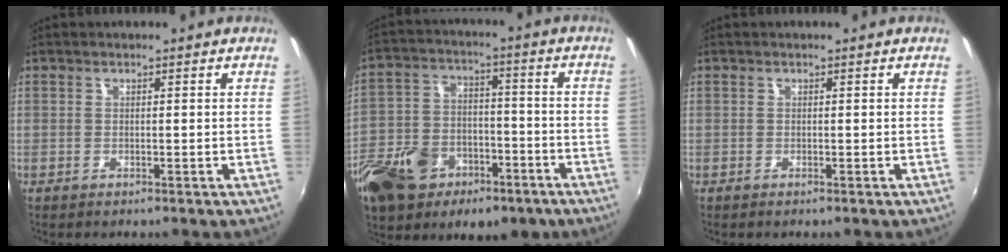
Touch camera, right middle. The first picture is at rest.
{"total": 23.1, "force": [-12.0, 14.9, 13.0], "torque": [-0.314, -0.013, -0.192]}
{"total": 0.0}